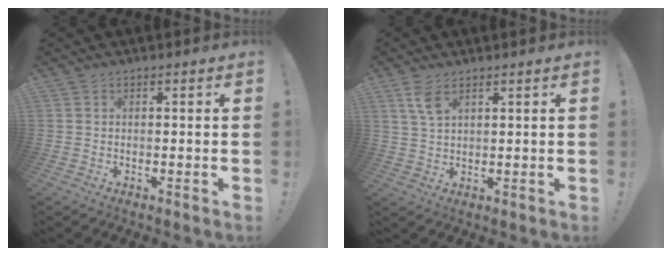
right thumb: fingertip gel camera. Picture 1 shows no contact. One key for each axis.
{"total": 5.3, "fx": 3.1, "fy": 2.3, "fz": 3.6, "tx": -0.060, "ty": -0.013, "tz": 0.055}